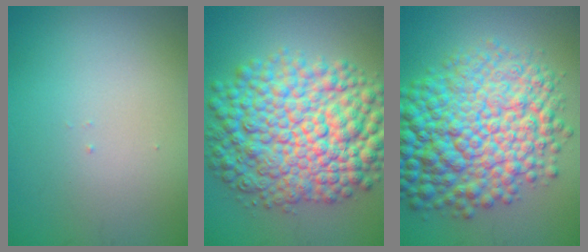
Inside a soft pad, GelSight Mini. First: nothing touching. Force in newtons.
{"total": 12.3, "press": 12.3, "slide": 0.2}
{"total": 12.5, "press": 12.5, "slide": 0.2}